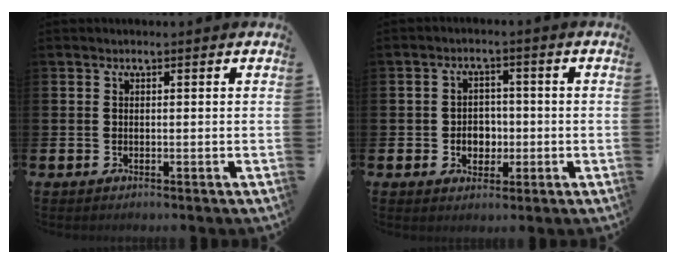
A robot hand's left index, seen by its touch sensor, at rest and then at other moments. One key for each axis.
{"total": 3.2, "fx": -0.6, "fy": 2.8, "fz": 1.5, "tx": -0.026, "ty": 0.001, "tz": -0.019}